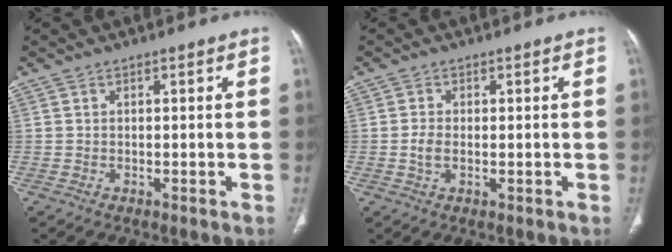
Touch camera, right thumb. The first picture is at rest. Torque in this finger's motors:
{"motor_torque": [-0.38, 0.27, 0.02, 0.59, 0.06]}